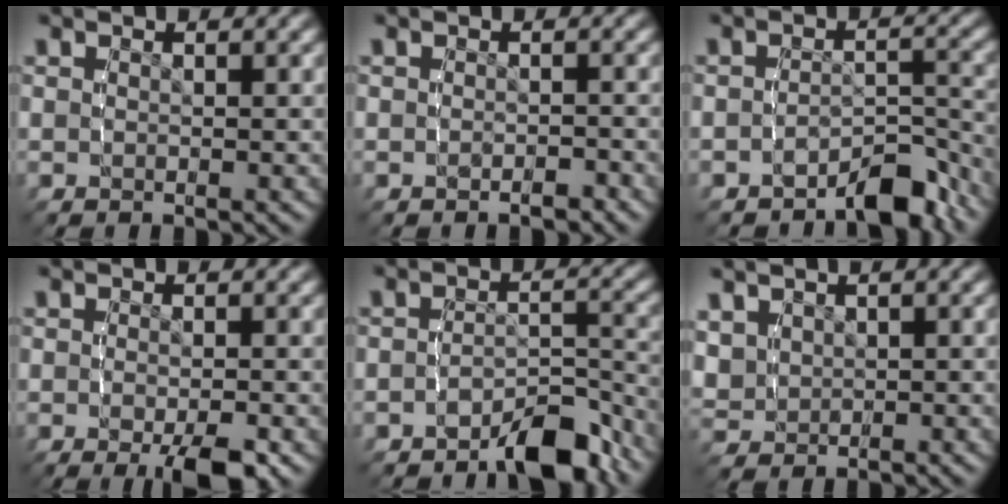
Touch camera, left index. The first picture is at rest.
{"total": 0.9, "force": [-0.8, 0.5, 0.0], "torque": [-0.007, 0.006, -0.016]}
{"total": 4.1, "force": [-3.2, 1.7, 1.9], "torque": [-0.029, 0.004, -0.059]}
{"total": 2.9, "force": [-1.5, 0.5, 2.5], "torque": [-0.040, -0.008, -0.022]}
{"total": 4.4, "force": [-3.4, 1.6, 2.3], "torque": [-0.034, 0.002, -0.063]}
{"total": 3.2, "force": [1.7, 2.4, 1.4], "torque": [-0.042, 0.001, 0.030]}